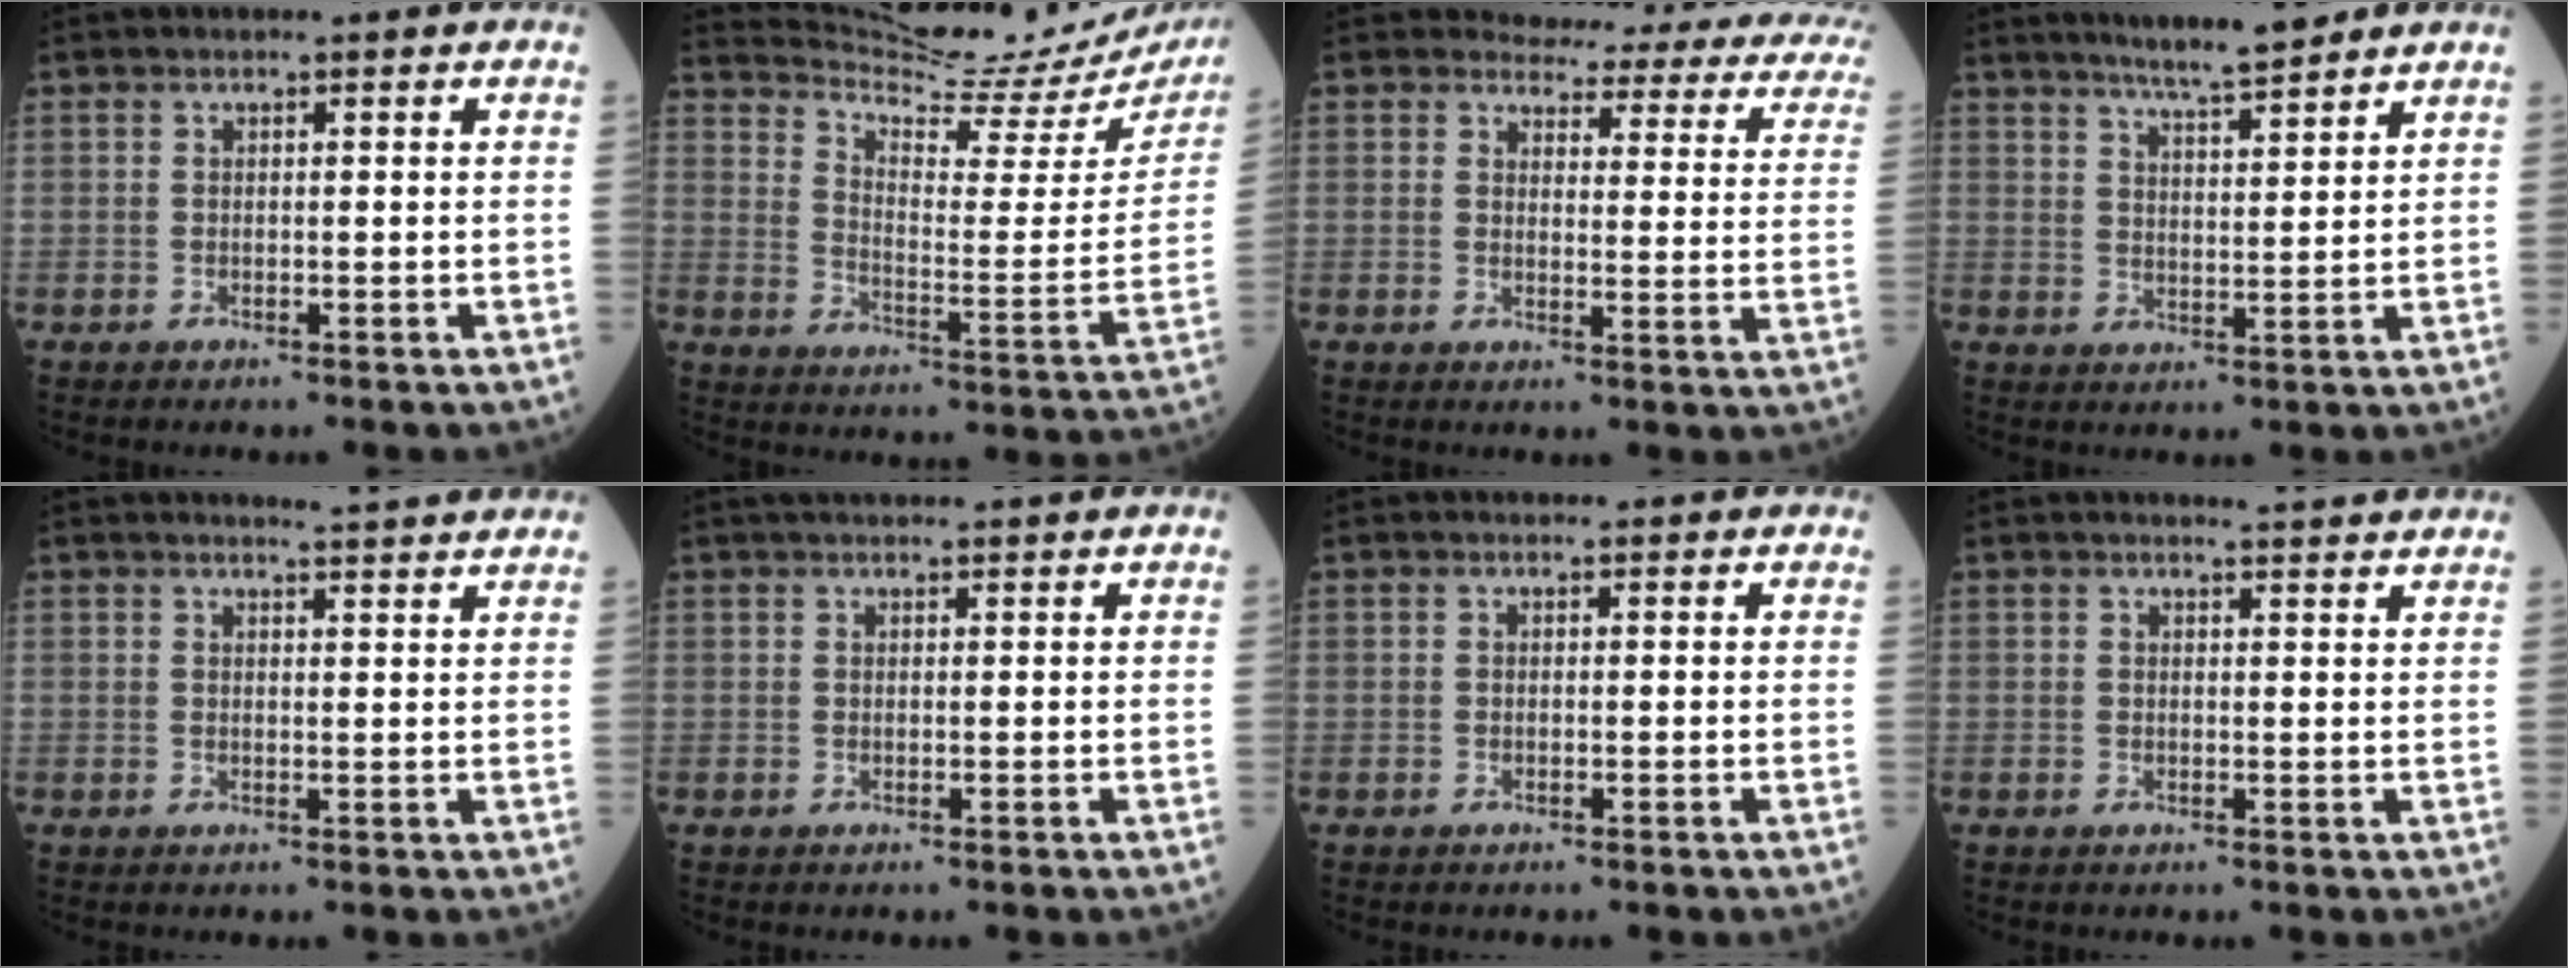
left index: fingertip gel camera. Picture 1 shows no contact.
{"total": 23.4, "force": [22.0, 2.1, 7.8], "torque": [-0.132, -0.077, 0.292]}
{"total": 16.4, "force": [15.0, 4.1, 5.1], "torque": [-0.033, -0.055, 0.139]}
{"total": 8.7, "force": [7.4, 0.4, 4.5], "torque": [-0.073, 0.012, 0.121]}
{"total": 5.9, "force": [5.6, -0.2, 1.7], "torque": [-0.028, 0.007, 0.059]}
{"total": 5.2, "force": [4.7, 0.5, 2.2], "torque": [-0.028, 0.034, 0.071]}
{"total": 1.9, "force": [1.7, 0.7, 0.5], "torque": [-0.009, 0.018, 0.017]}
{"total": 6.3, "force": [6.0, 0.1, 1.7], "torque": [-0.025, 0.007, 0.057]}